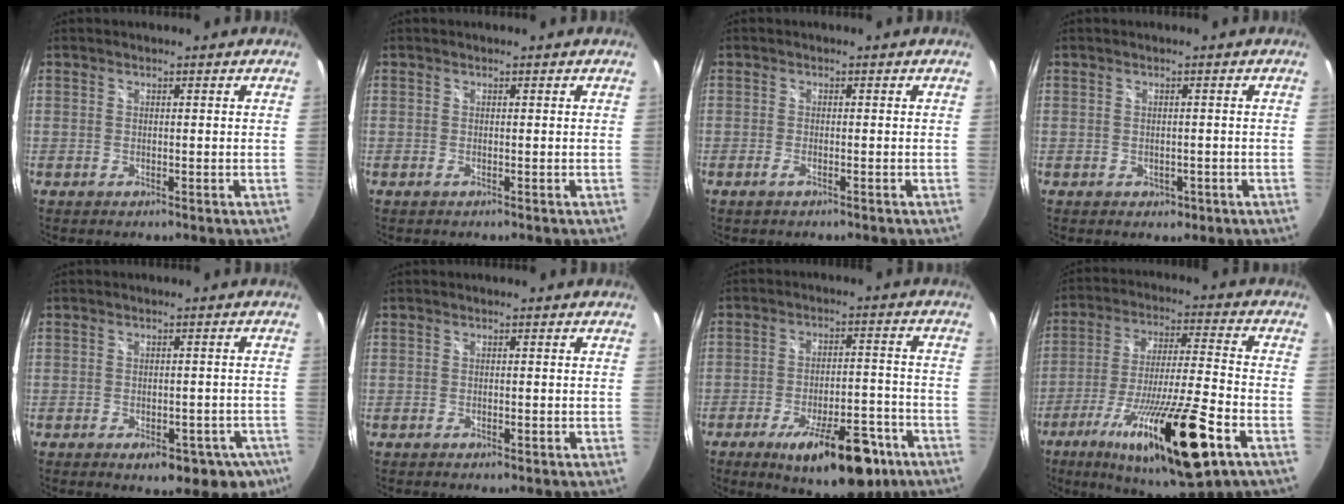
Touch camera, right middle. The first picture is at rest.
{"total": 0.0}
{"total": 1.5, "force": [-1.0, 0.4, 1.1], "torque": [-0.025, -0.002, -0.018]}
{"total": 2.2, "force": [-0.7, 1.8, 1.1], "torque": [-0.018, -0.003, -0.004]}
{"total": 11.2, "force": [-6.6, 5.9, 6.9], "torque": [-0.110, -0.012, -0.068]}
{"total": 1.2, "force": [-0.6, 0.6, 0.8], "torque": [-0.013, -0.003, -0.010]}
{"total": 17.0, "force": [-10.1, 6.2, 12.2], "torque": [-0.184, -0.006, -0.137]}
{"total": 23.6, "force": [-11.8, 3.5, 20.1], "torque": [-0.365, -0.048, -0.198]}